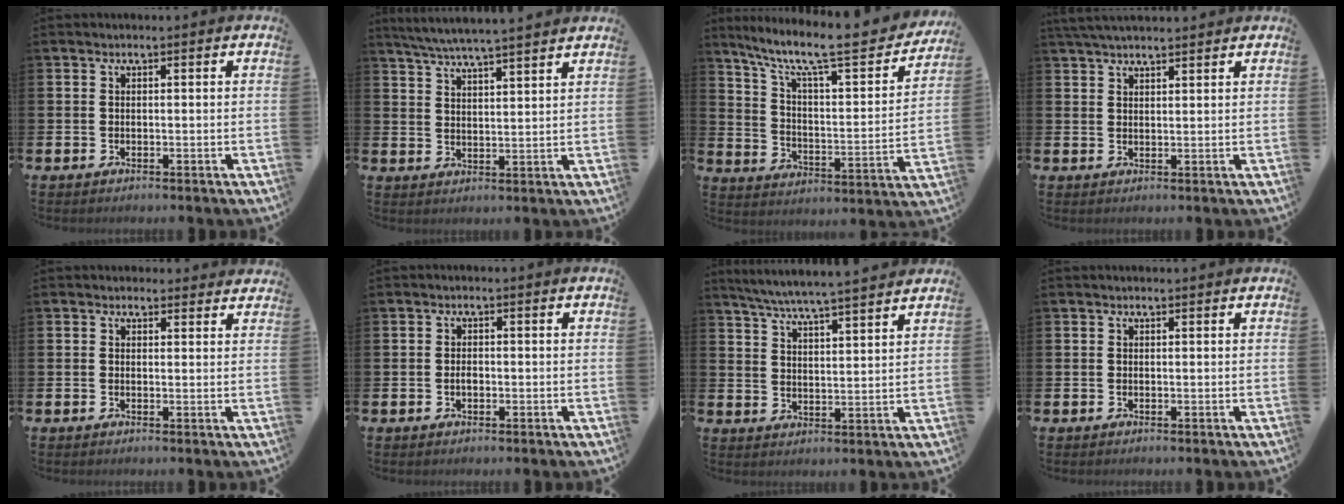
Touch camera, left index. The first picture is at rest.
{"total": 5.7, "force": [5.4, -0.4, 1.6], "torque": [-0.050, -0.028, 0.097]}
{"total": 10.5, "force": [8.3, 2.1, 6.1], "torque": [-0.129, -0.064, 0.129]}
{"total": 3.5, "force": [3.3, 0.6, 1.1], "torque": [-0.025, -0.008, 0.061]}
{"total": 1.4, "force": [1.3, 0.5, -0.1], "torque": [0.011, -0.003, 0.022]}
{"total": 1.3, "force": [-0.3, 0.8, 1.0], "torque": [-0.015, 0.003, -0.007]}
{"total": 6.0, "force": [5.7, -0.4, 1.8], "torque": [-0.055, -0.037, 0.099]}
{"total": 0.0}